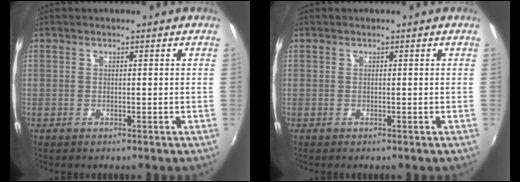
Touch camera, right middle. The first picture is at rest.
{"total": 0.0}